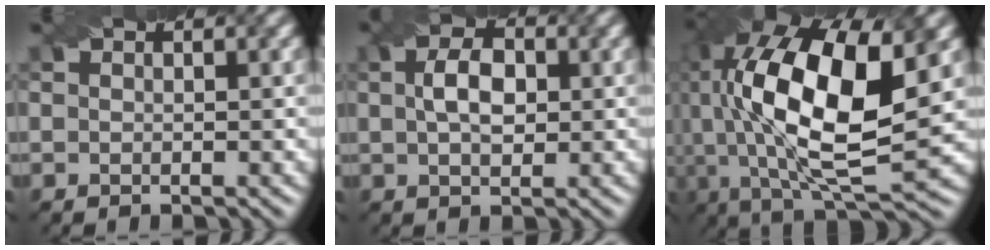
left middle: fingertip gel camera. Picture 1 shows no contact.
{"total": 3.7, "force": [0.5, 2.2, 3.0], "torque": [-0.059, 0.006, 0.007]}
{"total": 16.5, "force": [3.0, 6.8, 14.8], "torque": [-0.283, 0.007, 0.052]}